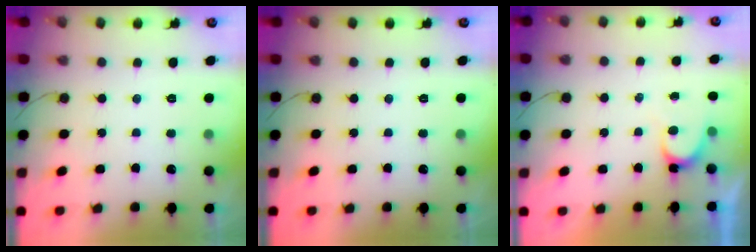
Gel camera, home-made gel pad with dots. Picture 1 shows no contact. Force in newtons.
{"total": 0.0}
{"total": 4.0, "press": 4.0, "slide": 0.4}